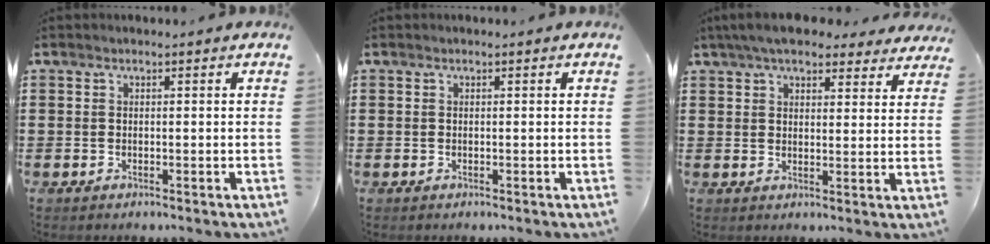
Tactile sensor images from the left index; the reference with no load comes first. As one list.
[{"total": 0.0}, {"total": 6.2, "force": [5.4, 1.3, 2.8], "torque": [-0.070, -0.006, 0.102]}]